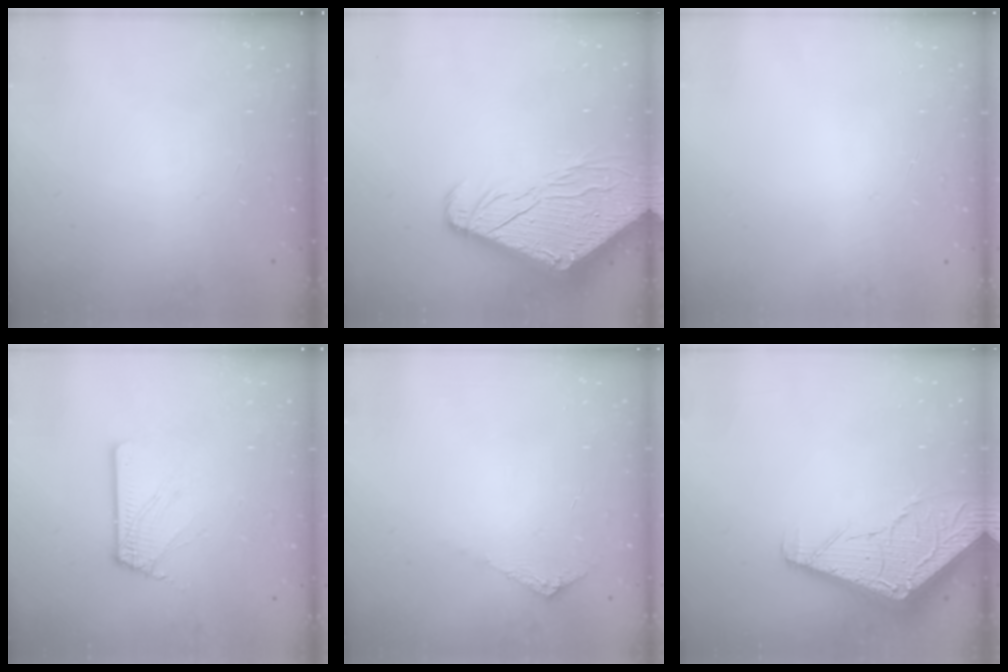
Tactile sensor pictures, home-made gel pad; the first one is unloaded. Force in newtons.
{"total": 10.5, "press": 10.4, "slide": 1.2}
{"total": 0.0}
{"total": 2.5, "press": 2.5, "slide": 0.3}
{"total": 5.8, "press": 5.8, "slide": 0.8}
{"total": 6.5, "press": 6.5, "slide": 0.7}